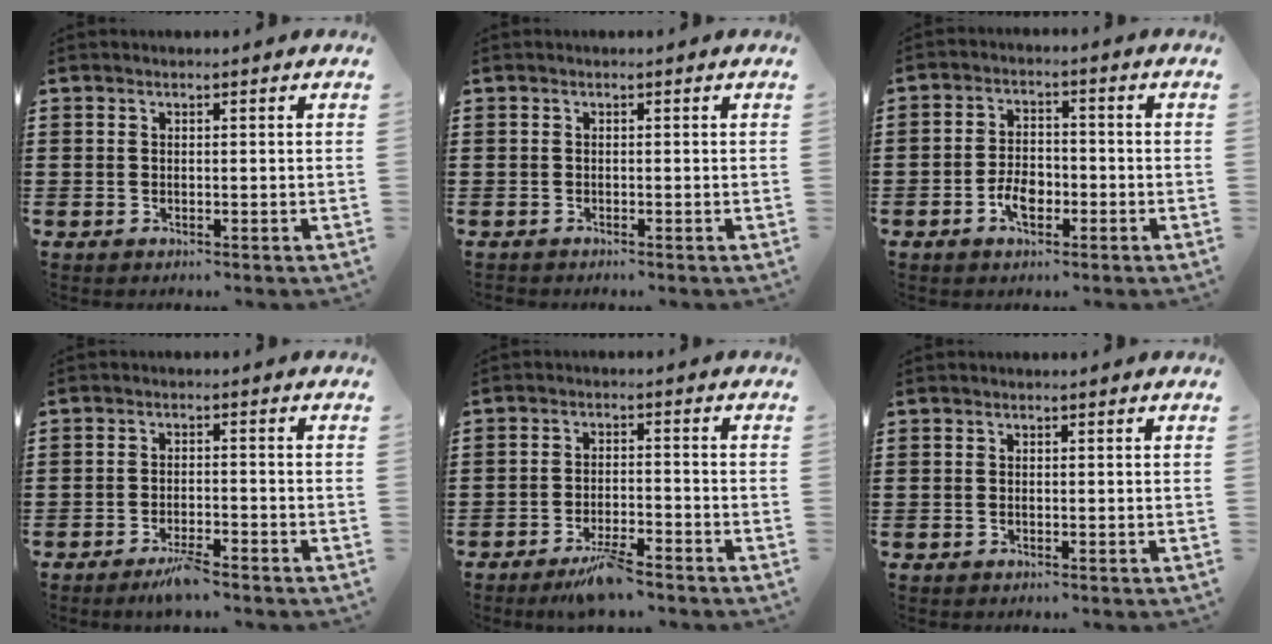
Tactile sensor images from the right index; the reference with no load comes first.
{"total": 0.0}
{"total": 4.6, "force": [-1.9, 2.5, 3.3], "torque": [-0.071, 0.001, -0.038]}
{"total": 3.3, "force": [-2.9, 0.2, 1.6], "torque": [-0.027, 0.000, -0.054]}
{"total": 4.7, "force": [-4.1, 0.5, 2.3], "torque": [-0.043, -0.001, -0.078]}
{"total": 0.0}